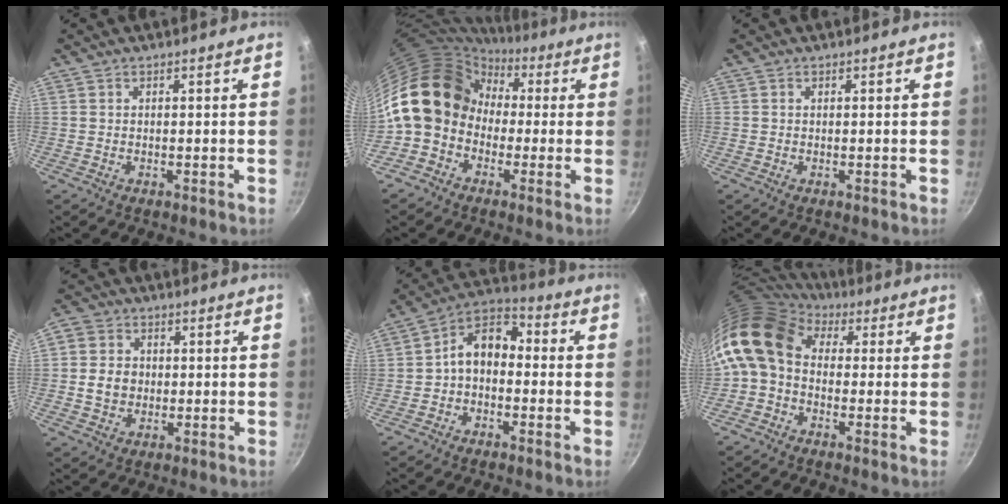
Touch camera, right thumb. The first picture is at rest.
{"total": 16.1, "force": [-0.5, 13.2, 9.2], "torque": [-0.132, 0.050, -0.030]}
{"total": 0.0}
{"total": 6.6, "force": [-0.1, 5.7, 3.2], "torque": [-0.038, 0.008, -0.012]}
{"total": 9.2, "force": [-1.0, 6.4, 6.5], "torque": [-0.086, 0.046, -0.038]}
{"total": 13.0, "force": [2.0, 9.6, 8.5], "torque": [-0.162, 0.026, 0.013]}